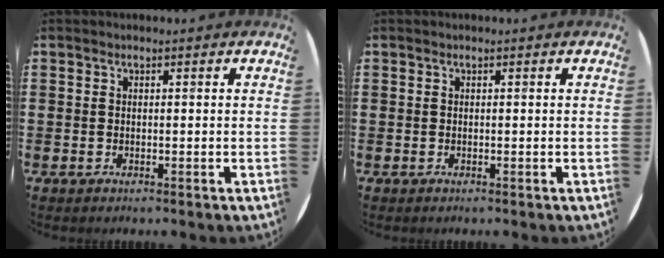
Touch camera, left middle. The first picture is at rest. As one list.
[{"total": 0.0}]